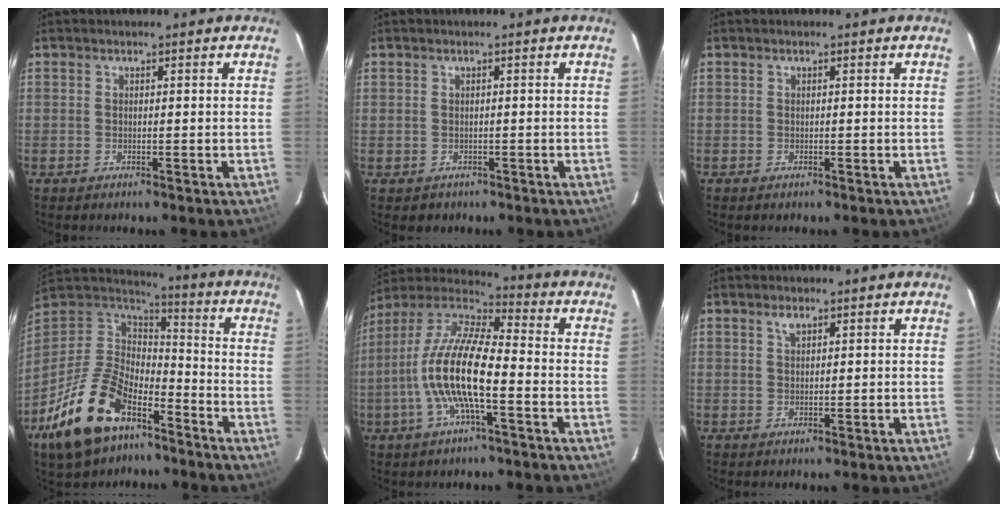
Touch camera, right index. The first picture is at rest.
{"total": 1.7, "force": [-0.5, 1.6, 0.1], "torque": [0.000, 0.002, -0.001]}
{"total": 0.0}
{"total": 21.6, "force": [-12.4, 11.7, 13.3], "torque": [-0.288, -0.008, -0.216]}
{"total": 15.6, "force": [-4.0, 3.9, 14.6], "torque": [-0.286, -0.001, -0.085]}
{"total": 1.2, "force": [0.9, 0.5, 0.8], "torque": [-0.014, 0.003, 0.016]}